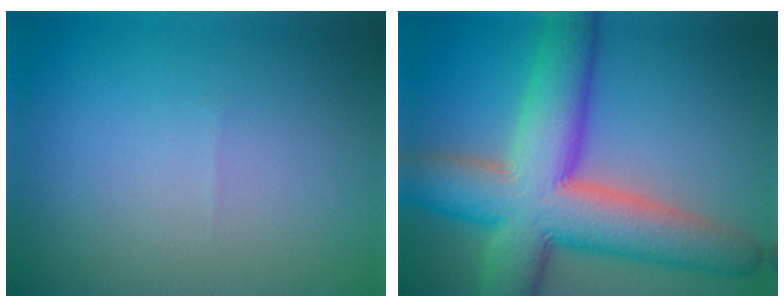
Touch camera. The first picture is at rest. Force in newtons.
{"total": 12.2, "press": 12.2, "slide": 0.6}